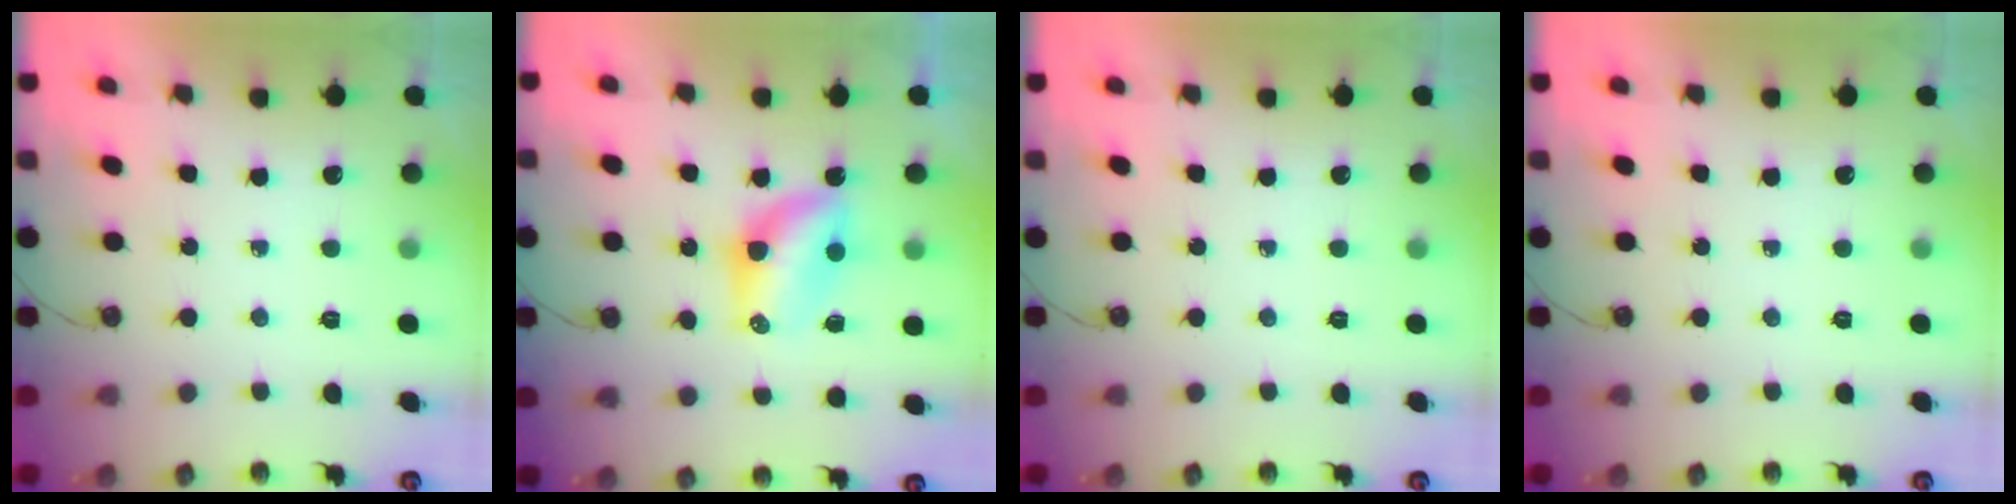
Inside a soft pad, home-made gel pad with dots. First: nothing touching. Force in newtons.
{"total": 9.0, "press": 8.1, "slide": 4.0}
{"total": 0.0}
{"total": 0.0}